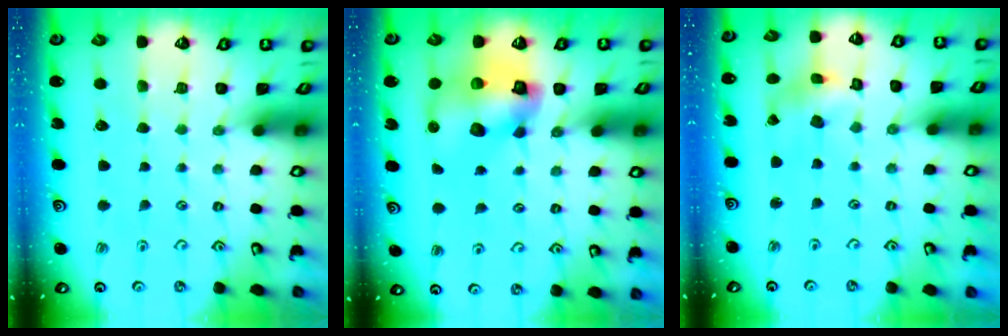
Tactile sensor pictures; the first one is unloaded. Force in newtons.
{"total": 12.4, "press": 12.3, "slide": 2.0}
{"total": 5.2, "press": 5.1, "slide": 0.6}